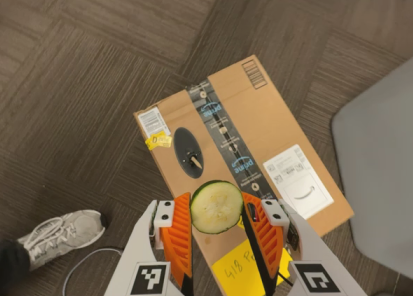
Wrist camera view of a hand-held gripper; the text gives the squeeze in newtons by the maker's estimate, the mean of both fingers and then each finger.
{"total": 6.6, "left": 7.0, "right": 6.2}